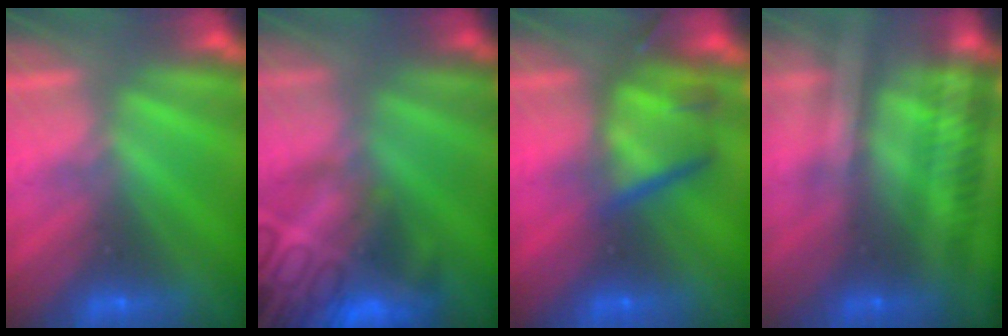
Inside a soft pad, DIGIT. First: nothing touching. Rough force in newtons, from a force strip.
{"total": 7.6}
{"total": 5.5}
{"total": 2.4}